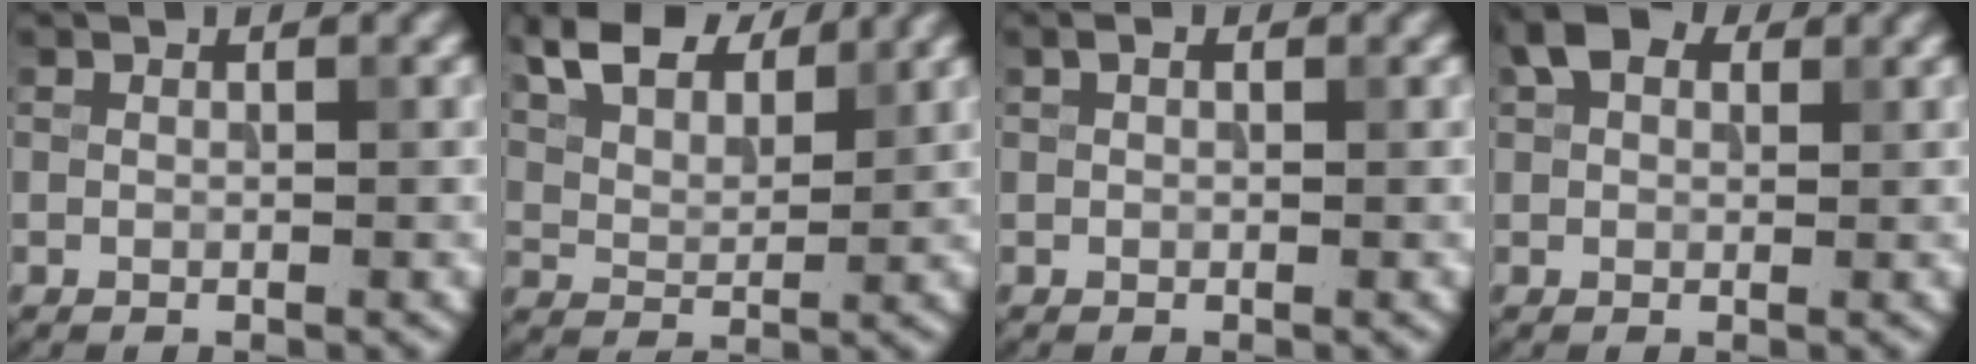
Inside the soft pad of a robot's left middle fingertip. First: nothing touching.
{"total": 8.2, "force": [6.1, 3.4, 4.2], "torque": [-0.095, 0.022, 0.094]}
{"total": 0.8, "force": [0.4, 0.5, 0.4], "torque": [-0.006, 0.002, 0.005]}
{"total": 3.6, "force": [1.7, 2.3, 2.1], "torque": [-0.038, 0.009, 0.024]}